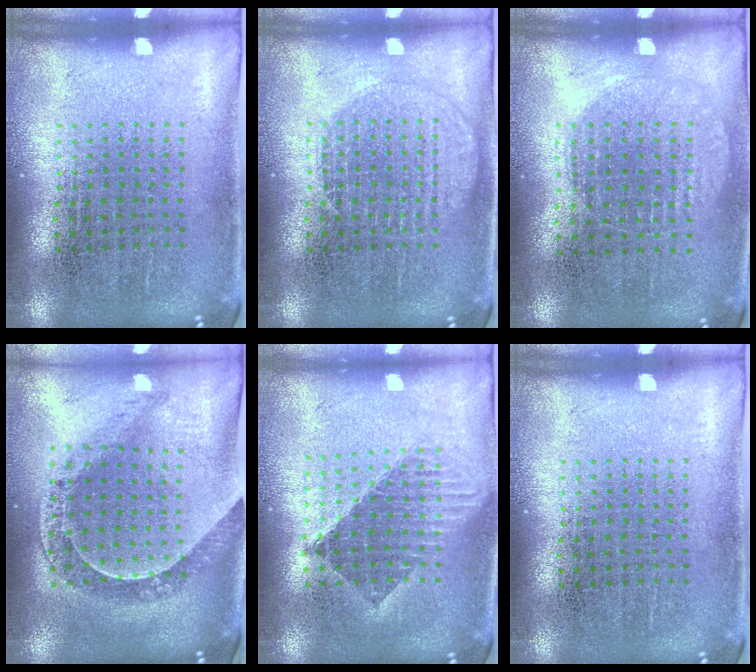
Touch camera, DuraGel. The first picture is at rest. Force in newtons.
{"total": 1.9, "press": 1.9, "slide": 0.3}
{"total": 1.0, "press": 0.9, "slide": 0.3}
{"total": 1.2, "press": 1.2, "slide": 0.2}
{"total": 1.6, "press": 1.3, "slide": 0.9}
{"total": 0.0}